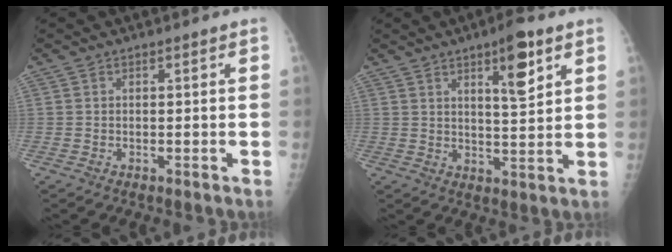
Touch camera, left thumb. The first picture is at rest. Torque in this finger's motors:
{"motor_torque": [0.18, 0.29, -0.06, -0.16, 0.07]}